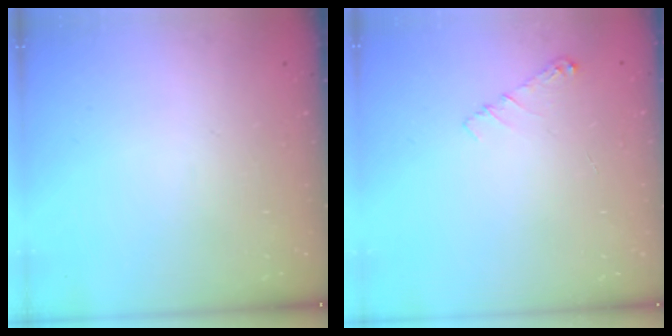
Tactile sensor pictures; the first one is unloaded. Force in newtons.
{"total": 4.1, "press": 4.1, "slide": 0.6}